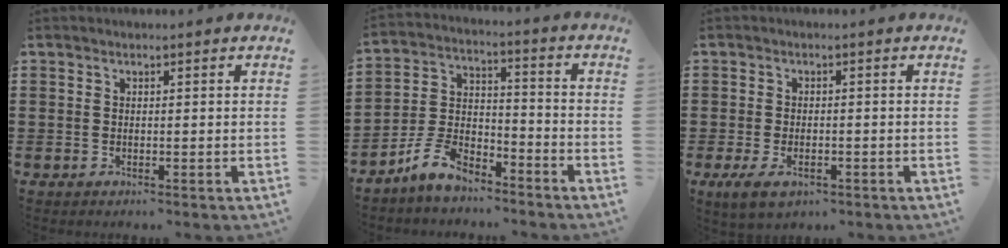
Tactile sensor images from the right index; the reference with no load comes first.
{"total": 7.9, "force": [-6.7, 2.8, 3.2], "torque": [-0.083, 0.016, -0.134]}
{"total": 2.9, "force": [-1.5, 1.4, 2.0], "torque": [-0.050, -0.001, -0.033]}